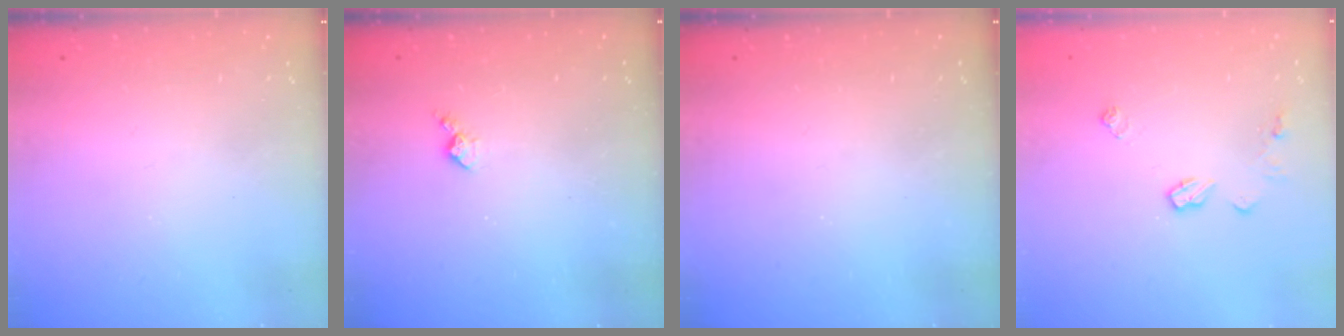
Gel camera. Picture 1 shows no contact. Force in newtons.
{"total": 4.0, "press": 3.9, "slide": 0.7}
{"total": 0.0}
{"total": 7.0, "press": 7.0, "slide": 0.4}